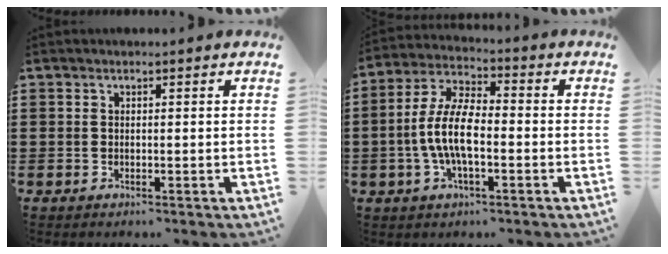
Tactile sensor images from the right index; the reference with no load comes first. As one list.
[{"total": 8.7, "force": [-1.9, 3.4, 7.7], "torque": [-0.180, -0.008, -0.044]}]